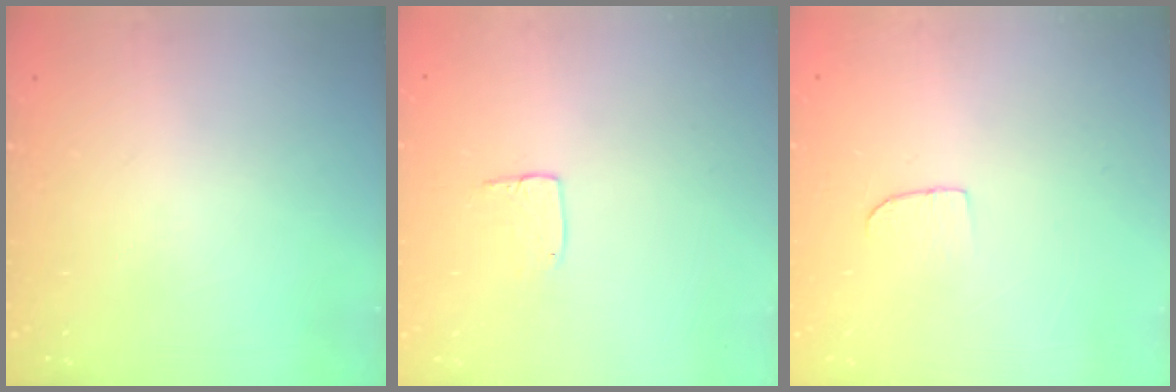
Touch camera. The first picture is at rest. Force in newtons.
{"total": 5.6, "press": 5.6, "slide": 0.2}
{"total": 4.6, "press": 4.6, "slide": 0.4}